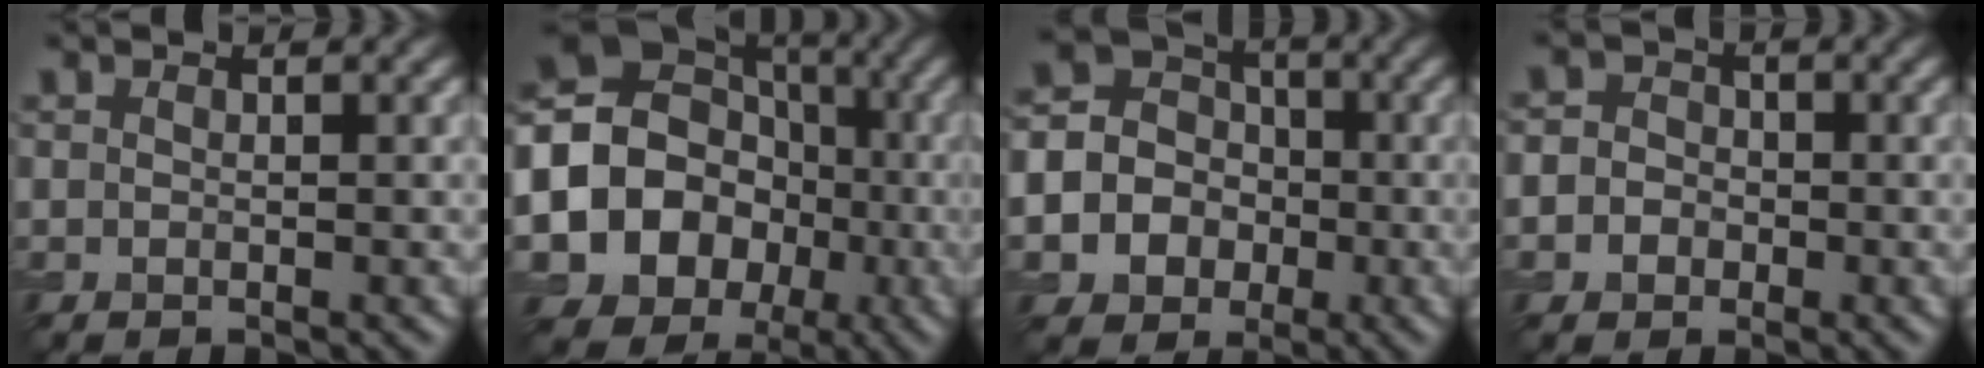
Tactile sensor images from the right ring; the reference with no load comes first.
{"total": 17.3, "force": [-3.3, 15.6, 6.7], "torque": [-0.149, -0.003, -0.077]}
{"total": 10.8, "force": [-3.6, 9.8, 2.8], "torque": [-0.087, -0.019, -0.077]}
{"total": 3.5, "force": [-0.6, 3.3, 1.2], "torque": [0.010, 0.015, -0.040]}